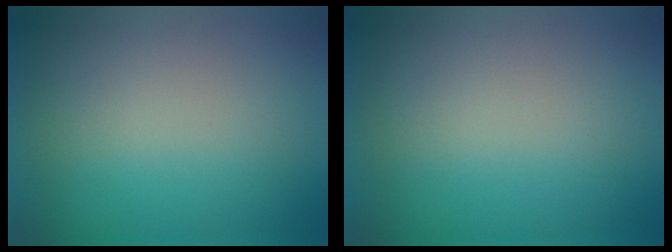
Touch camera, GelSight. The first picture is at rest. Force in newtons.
{"total": 3.4}